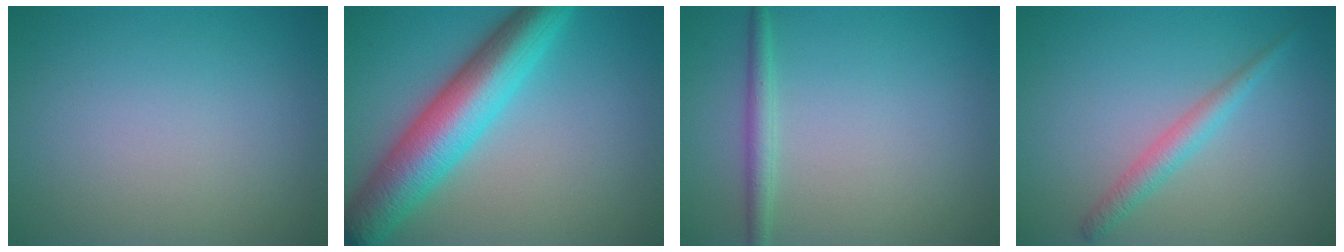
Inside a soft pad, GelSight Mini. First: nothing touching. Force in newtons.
{"total": 8.6, "press": 8.6, "slide": 0.1}
{"total": 1.8, "press": 1.8, "slide": 0.1}
{"total": 2.1, "press": 2.1, "slide": 0.1}